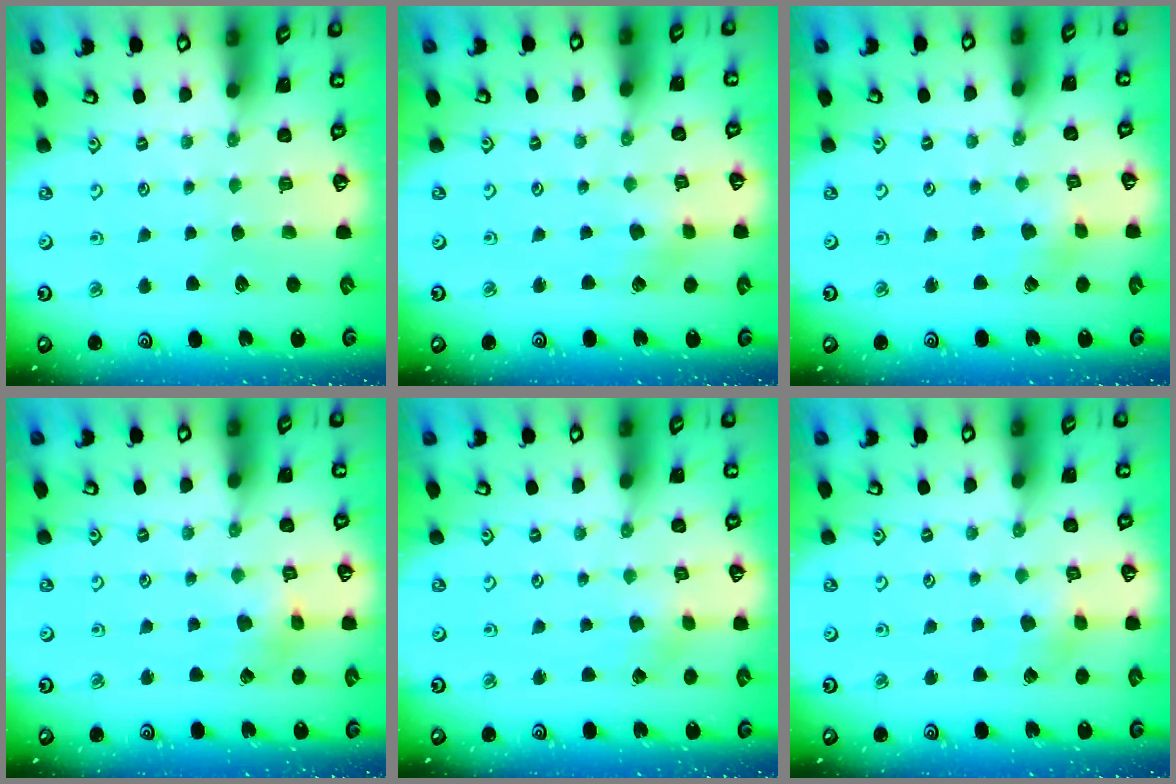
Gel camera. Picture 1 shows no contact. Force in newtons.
{"total": 2.7, "press": 2.7, "slide": 0.3}
{"total": 2.2, "press": 2.2, "slide": 0.3}
{"total": 2.7, "press": 2.7, "slide": 0.3}
{"total": 1.3, "press": 1.3, "slide": 0.2}
{"total": 2.8, "press": 2.8, "slide": 0.3}